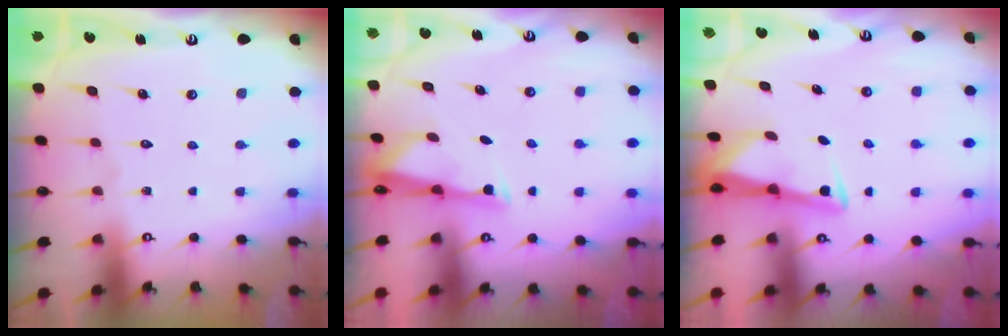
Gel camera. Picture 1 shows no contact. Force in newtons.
{"total": 2.9, "press": 2.8, "slide": 0.6}
{"total": 3.1, "press": 3.1, "slide": 0.4}